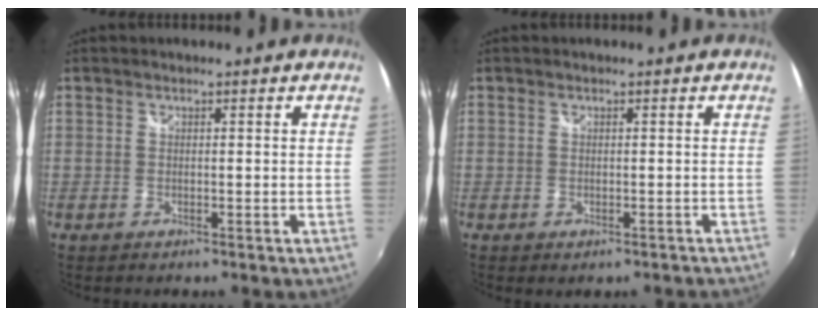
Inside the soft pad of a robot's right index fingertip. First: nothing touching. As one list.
[{"total": 1.0, "force": [-0.3, 0.8, 0.3], "torque": [-0.005, -0.003, -0.003]}]